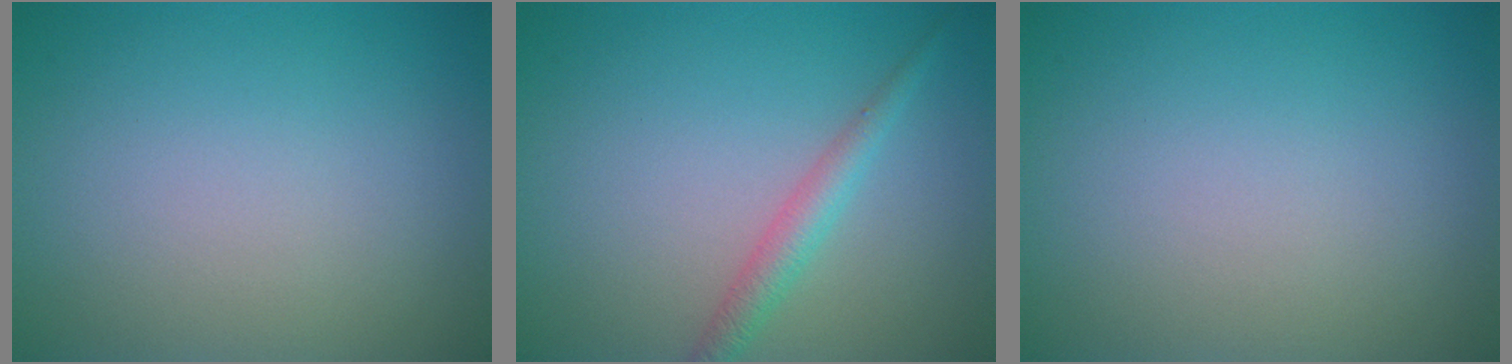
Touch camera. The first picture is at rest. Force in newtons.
{"total": 2.1, "press": 2.1, "slide": 0.1}
{"total": 0.0}